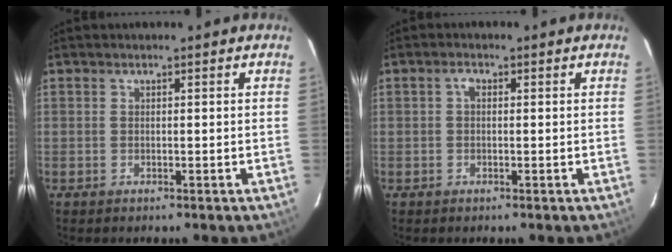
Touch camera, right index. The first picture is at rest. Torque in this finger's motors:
{"motor_torque": [0.16, -0.08, 0.06, 0.03]}